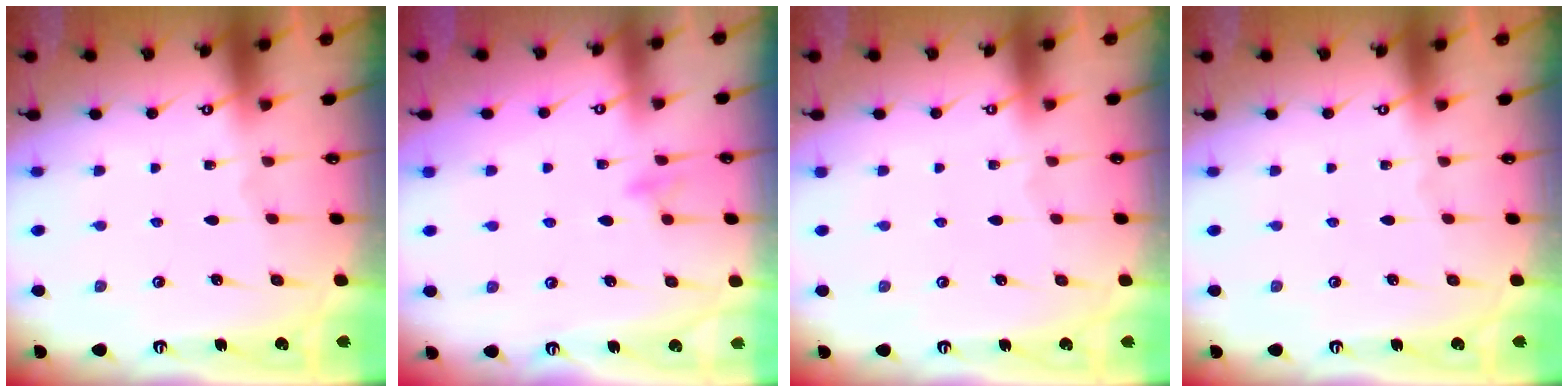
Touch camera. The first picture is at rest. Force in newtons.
{"total": 6.9, "press": 6.9, "slide": 0.5}
{"total": 3.8, "press": 3.8, "slide": 0.1}
{"total": 0.0}